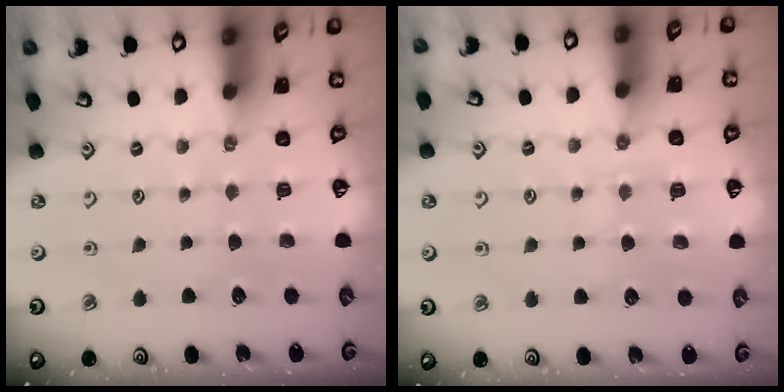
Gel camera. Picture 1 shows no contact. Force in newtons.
{"total": 4.9, "press": 4.8, "slide": 0.6}